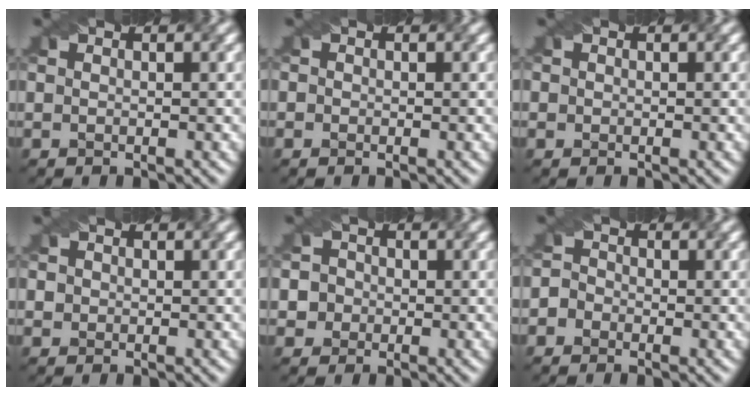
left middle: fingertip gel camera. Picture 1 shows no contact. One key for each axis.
{"total": 0.8, "fx": 0.2, "fy": 0.7, "fz": 0.3, "tx": 0.008, "ty": 0.015, "tz": -0.008}
{"total": 1.3, "fx": 0.6, "fy": 1.1, "fz": 0.5, "tx": -0.003, "ty": 0.015, "tz": 0.003}
{"total": 1.9, "fx": 0.7, "fy": 1.7, "fz": 0.7, "tx": -0.004, "ty": 0.018, "tz": 0.003}
{"total": 3.7, "fx": -0.2, "fy": 3.6, "fz": 0.9, "tx": 0.000, "ty": 0.033, "tz": -0.021}
{"total": 1.9, "fx": -0.9, "fy": 1.6, "fz": 0.4, "tx": 0.011, "ty": 0.016, "tz": -0.033}